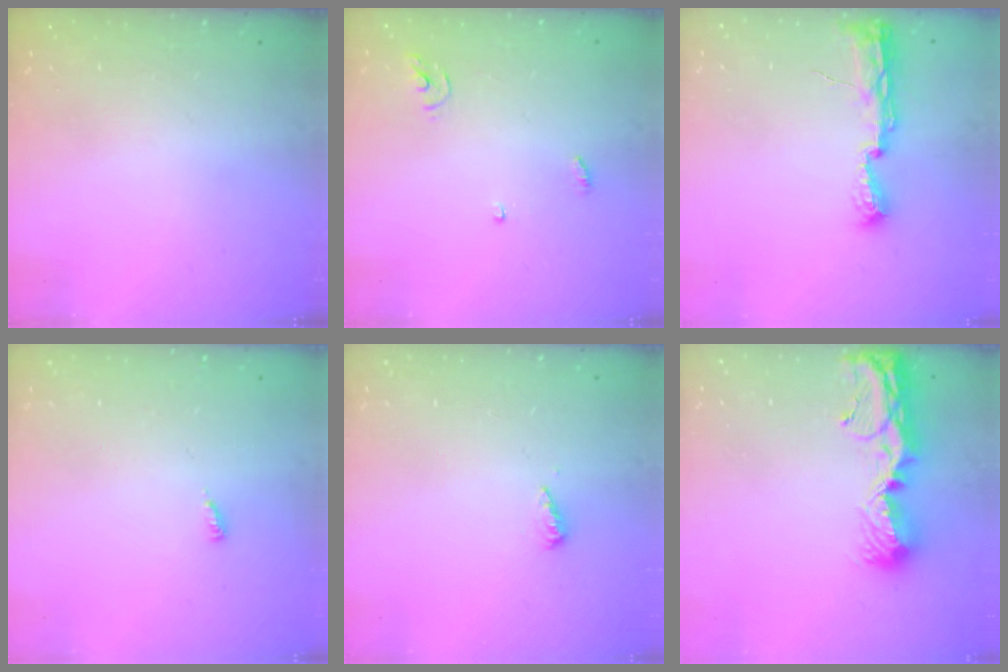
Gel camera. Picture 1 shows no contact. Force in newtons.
{"total": 3.9, "press": 3.9, "slide": 0.4}
{"total": 10.2, "press": 8.9, "slide": 5.1}
{"total": 2.9, "press": 2.9, "slide": 0.2}
{"total": 3.6, "press": 3.6, "slide": 0.4}
{"total": 12.3, "press": 12.3, "slide": 1.3}